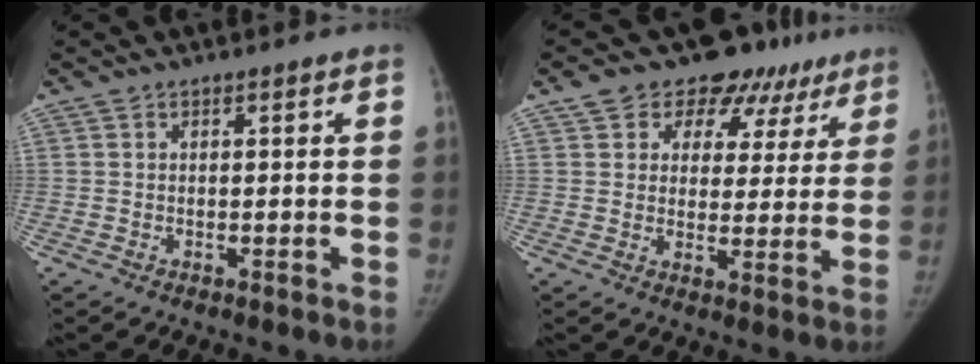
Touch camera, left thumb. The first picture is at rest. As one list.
[{"total": 14.5, "force": [9.1, 9.5, 5.9], "torque": [-0.022, -0.016, 0.116]}]